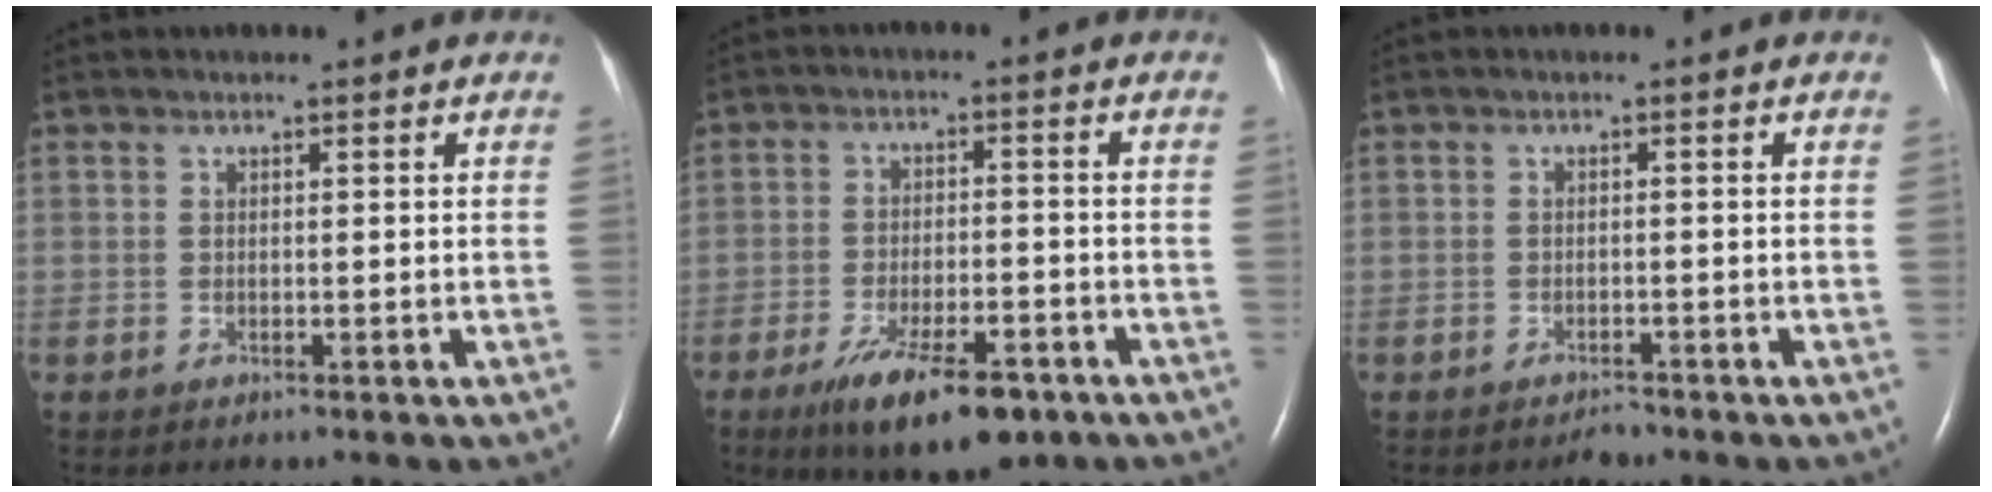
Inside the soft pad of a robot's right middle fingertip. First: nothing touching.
{"total": 11.6, "force": [-7.4, 3.3, 8.3], "torque": [-0.139, -0.015, -0.117]}
{"total": 1.1, "force": [-1.1, 0.2, 0.1], "torque": [-0.003, 0.000, -0.017]}